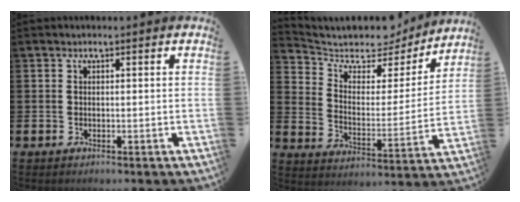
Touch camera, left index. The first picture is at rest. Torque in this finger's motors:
{"motor_torque": [0.87, -1.27, 0.31, 0.02]}